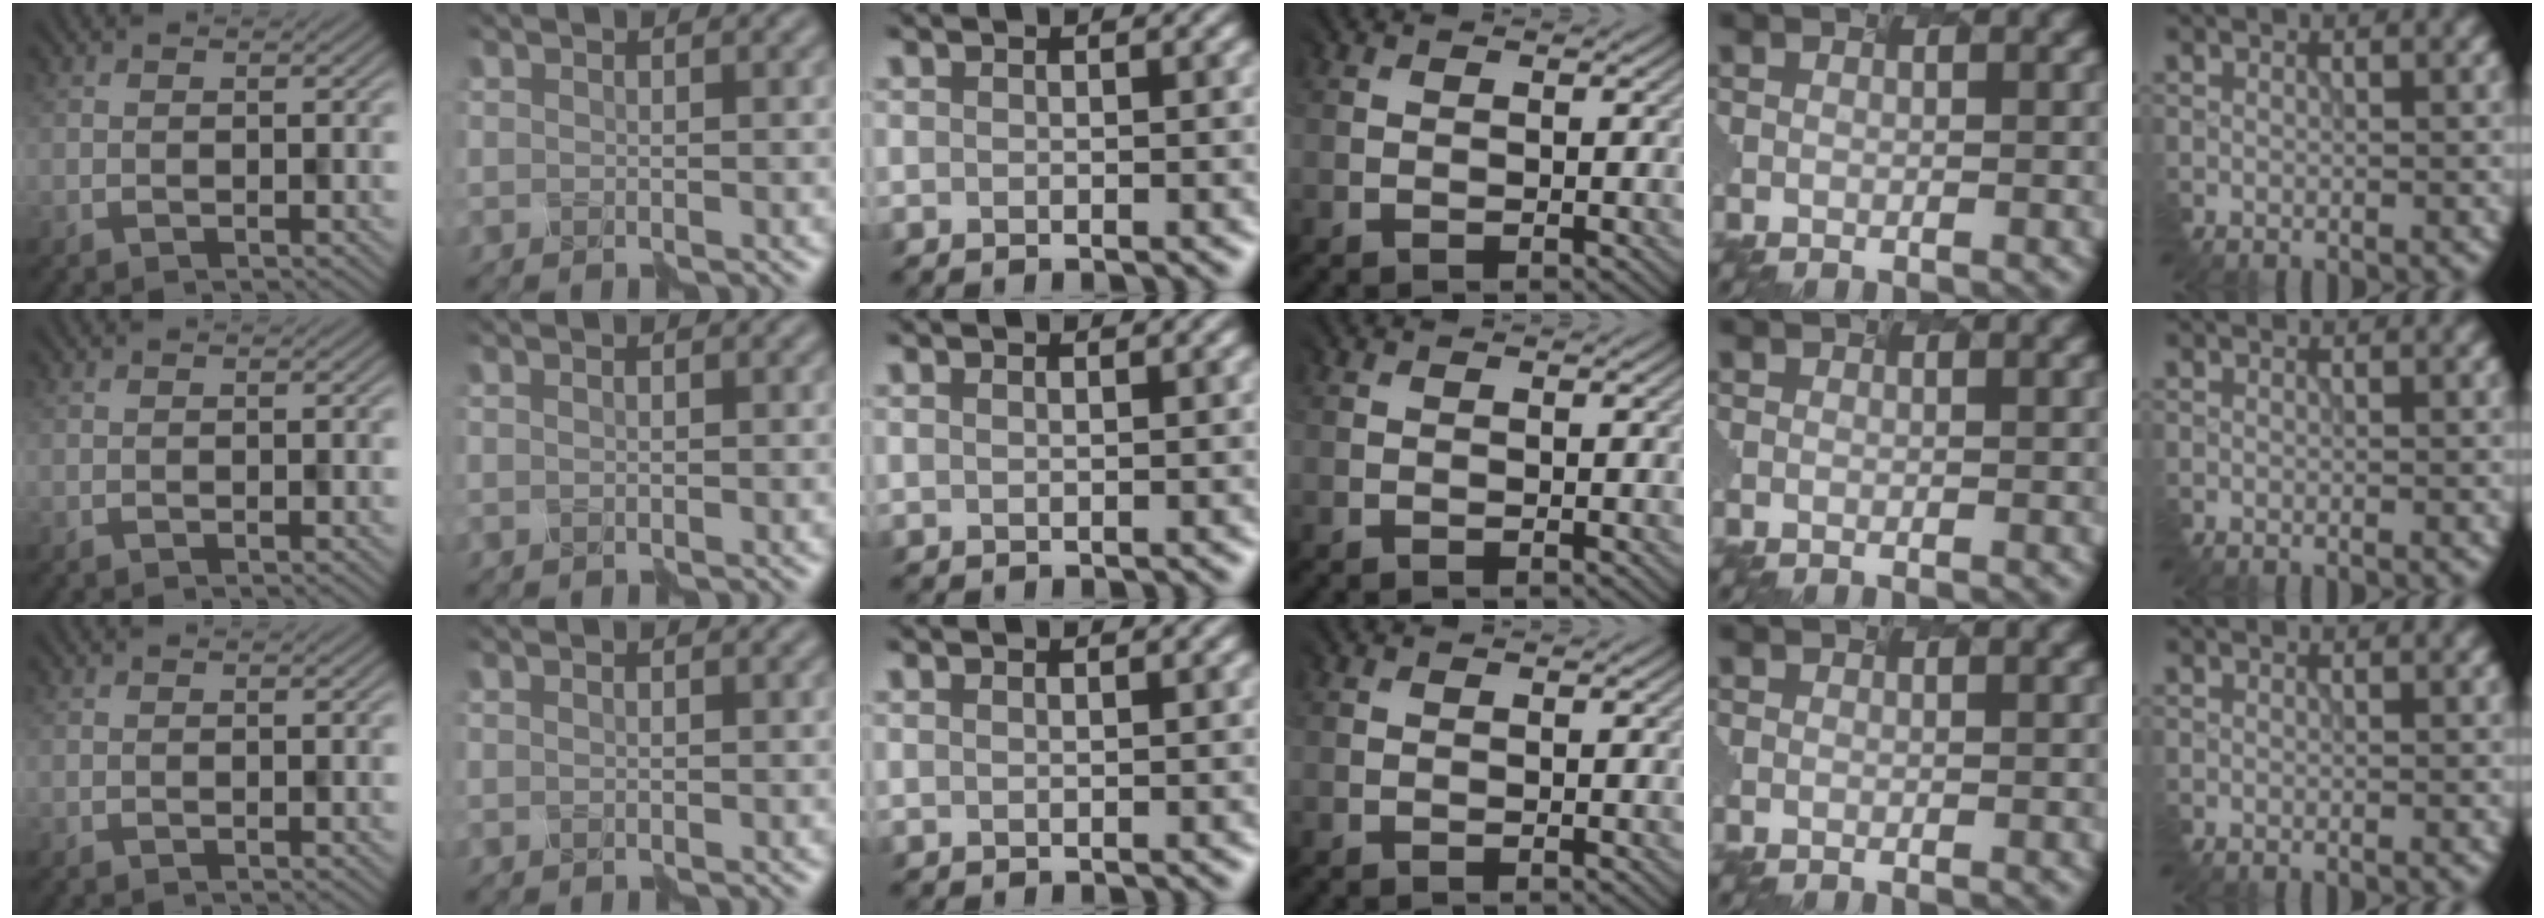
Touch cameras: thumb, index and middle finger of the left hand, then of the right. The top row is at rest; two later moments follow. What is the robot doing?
{"motion": "assemble", "object": "hinged jar"}